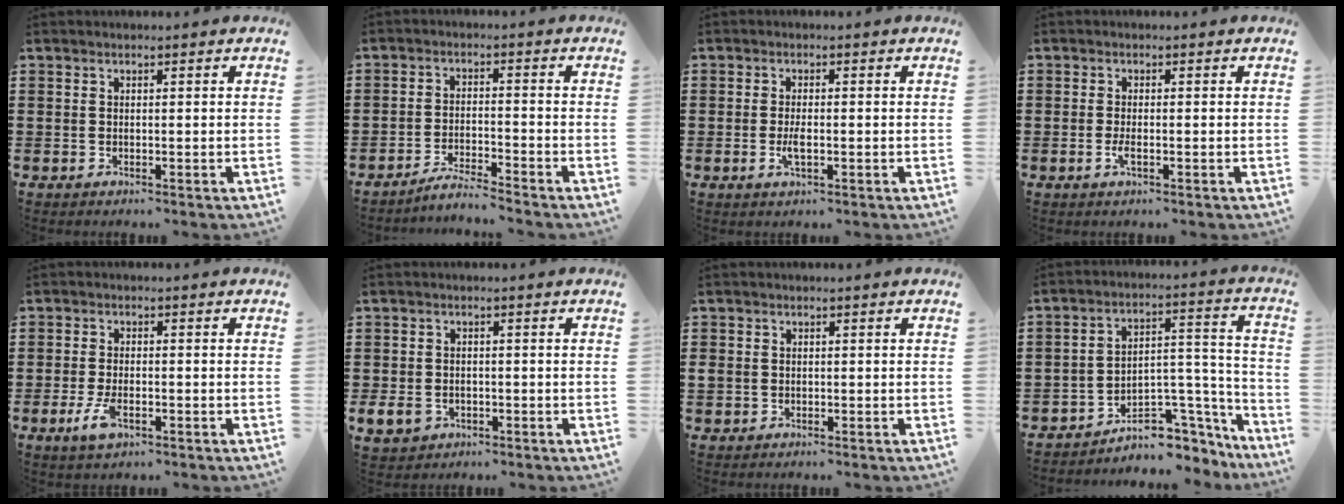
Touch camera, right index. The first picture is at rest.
{"total": 3.4, "force": [-3.3, -0.3, 0.6], "torque": [-0.013, 0.002, -0.068]}
{"total": 2.6, "force": [-0.6, 0.7, 2.4], "torque": [-0.051, -0.005, -0.012]}
{"total": 1.6, "force": [-0.5, 0.4, 1.5], "torque": [-0.041, -0.007, -0.013]}
{"total": 4.0, "force": [-1.5, 1.7, 3.3], "torque": [-0.082, -0.008, -0.033]}
{"total": 2.7, "force": [-1.2, 2.2, 1.1], "torque": [-0.039, -0.005, -0.028]}
{"total": 1.1, "force": [-0.5, 1.0, 0.2], "torque": [-0.007, 0.003, -0.011]}
{"total": 6.7, "force": [-5.0, 3.3, 2.9], "torque": [-0.050, 0.008, -0.089]}